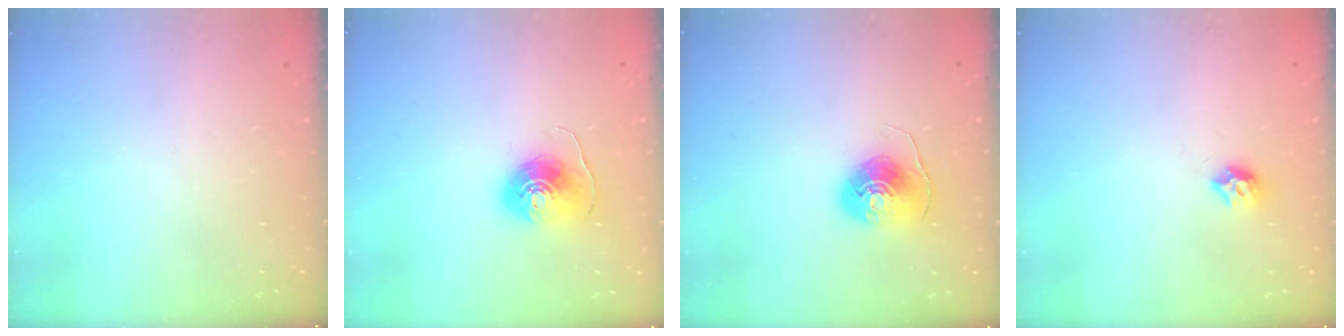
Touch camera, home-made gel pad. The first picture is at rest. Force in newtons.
{"total": 8.7, "press": 8.7, "slide": 0.5}
{"total": 8.5, "press": 8.4, "slide": 0.3}
{"total": 7.5, "press": 7.4, "slide": 0.6}